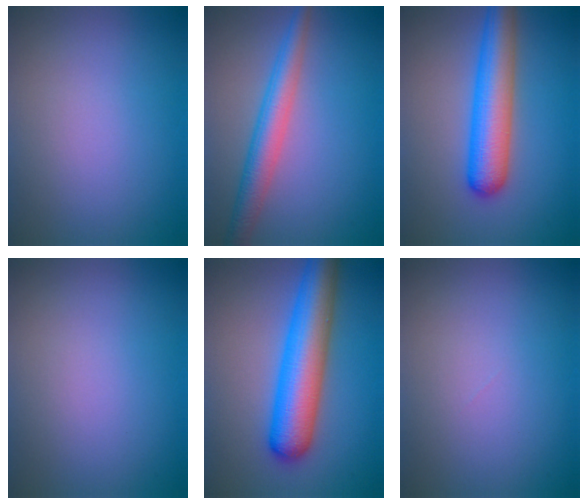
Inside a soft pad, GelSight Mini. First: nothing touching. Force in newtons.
{"total": 4.2, "press": 4.2, "slide": 0.0}
{"total": 6.5, "press": 6.5, "slide": 0.3}
{"total": 0.0}
{"total": 8.3, "press": 8.3, "slide": 0.3}
{"total": 0.0}